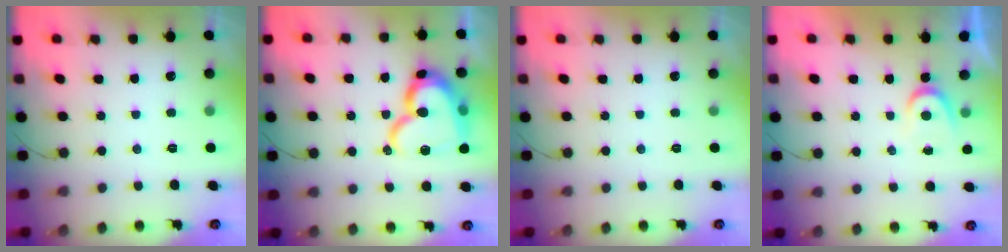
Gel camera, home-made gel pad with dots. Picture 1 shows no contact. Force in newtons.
{"total": 19.7, "press": 19.6, "slide": 1.8}
{"total": 0.0}
{"total": 3.6, "press": 3.6, "slide": 0.4}